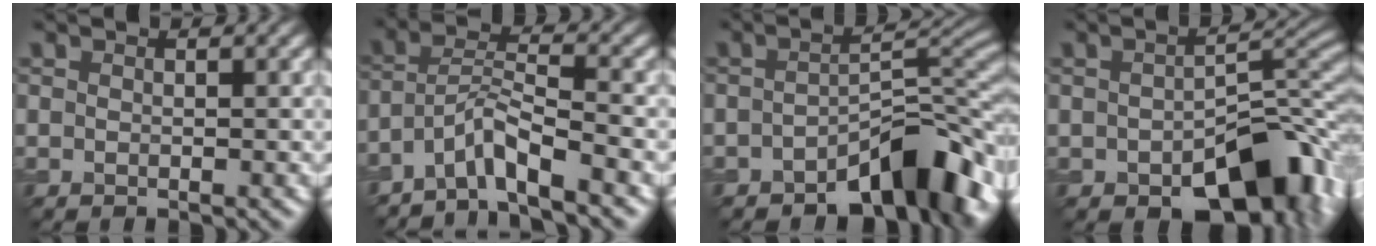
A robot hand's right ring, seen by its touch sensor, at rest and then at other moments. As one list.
[{"total": 4.6, "force": [-3.9, 0.2, 2.5], "torque": [-0.043, 0.013, -0.072]}, {"total": 8.0, "force": [-4.5, 3.5, 5.6], "torque": [-0.061, 0.016, -0.069]}, {"total": 9.4, "force": [-4.2, 5.0, 6.8], "torque": [-0.088, -0.006, -0.046]}]